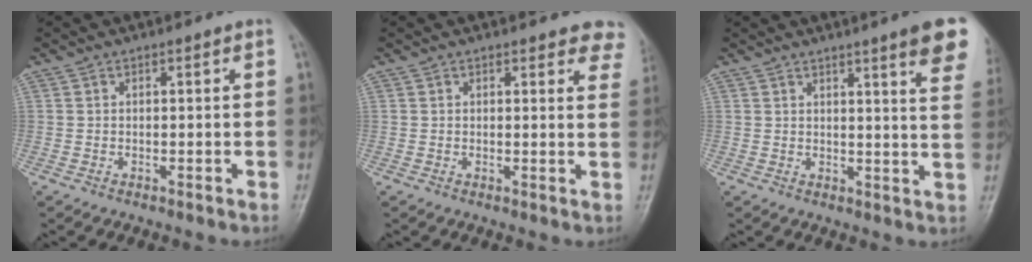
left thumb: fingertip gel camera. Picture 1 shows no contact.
{"total": 5.9, "force": [5.1, 2.3, 1.7], "torque": [0.022, -0.022, 0.035]}
{"total": 11.9, "force": [7.7, 1.4, 9.0], "torque": [-0.090, -0.030, 0.079]}